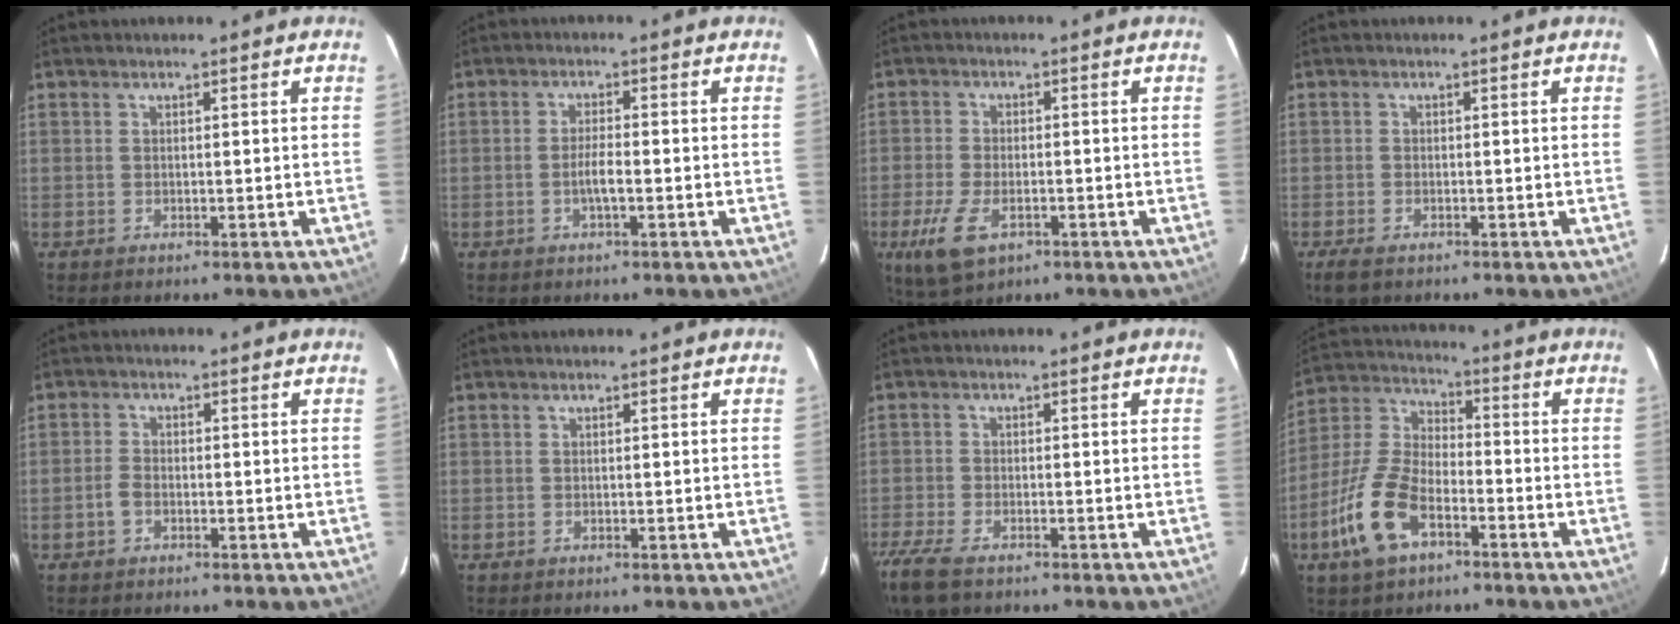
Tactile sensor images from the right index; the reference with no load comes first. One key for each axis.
{"total": 2.8, "fx": -1.0, "fy": 0.4, "fz": 2.6, "tx": -0.051, "ty": 0.001, "tz": -0.019}
{"total": 8.7, "fx": -4.1, "fy": 4.4, "fz": 6.4, "tx": -0.153, "ty": -0.020, "tz": -0.074}
{"total": 3.2, "fx": -2.3, "fy": 1.4, "fz": 1.8, "tx": -0.043, "ty": -0.010, "tz": -0.045}
{"total": 2.3, "fx": -1.3, "fy": 1.5, "fz": 1.3, "tx": -0.031, "ty": 0.003, "tz": -0.029}
{"total": 0.0}
{"total": 9.0, "fx": -6.6, "fy": 3.0, "fz": 5.2, "tx": -0.140, "ty": -0.036, "tz": -0.132}
{"total": 13.6, "fx": -7.0, "fy": 6.7, "fz": 9.6, "tx": -0.217, "ty": 0.003, "tz": -0.139}